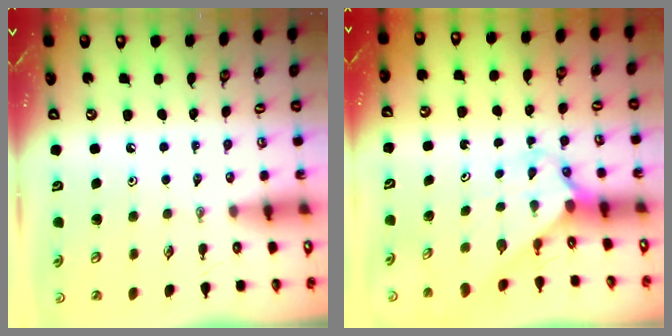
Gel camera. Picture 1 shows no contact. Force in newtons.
{"total": 2.4, "press": 2.4, "slide": 0.2}